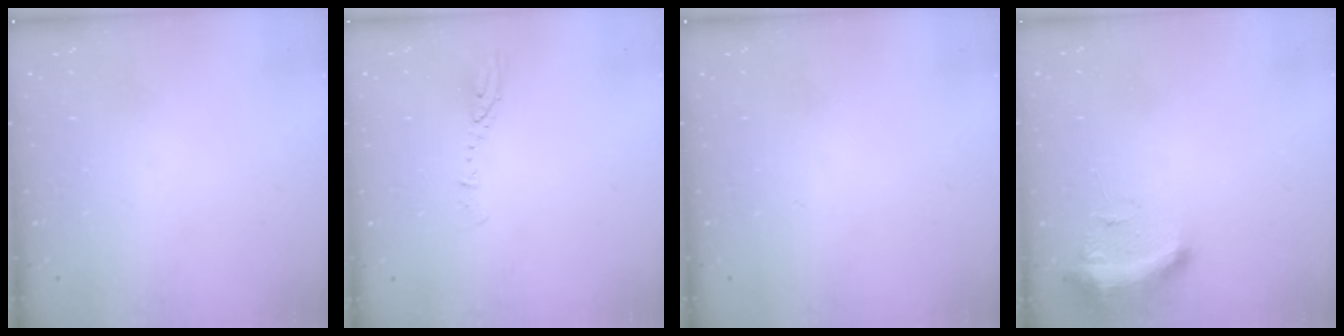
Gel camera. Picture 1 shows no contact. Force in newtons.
{"total": 4.0, "press": 4.0, "slide": 0.3}
{"total": 0.0}
{"total": 9.8, "press": 9.8, "slide": 0.5}